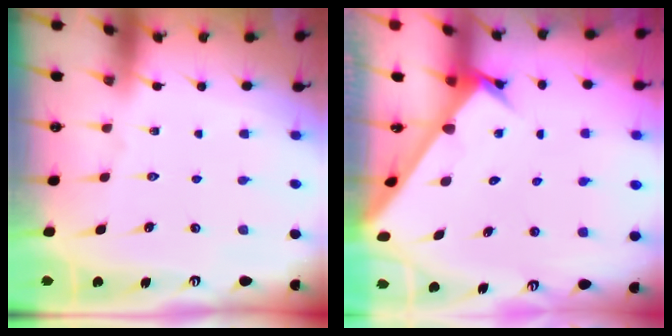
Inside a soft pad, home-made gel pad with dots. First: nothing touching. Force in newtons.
{"total": 2.7, "press": 2.7, "slide": 0.2}